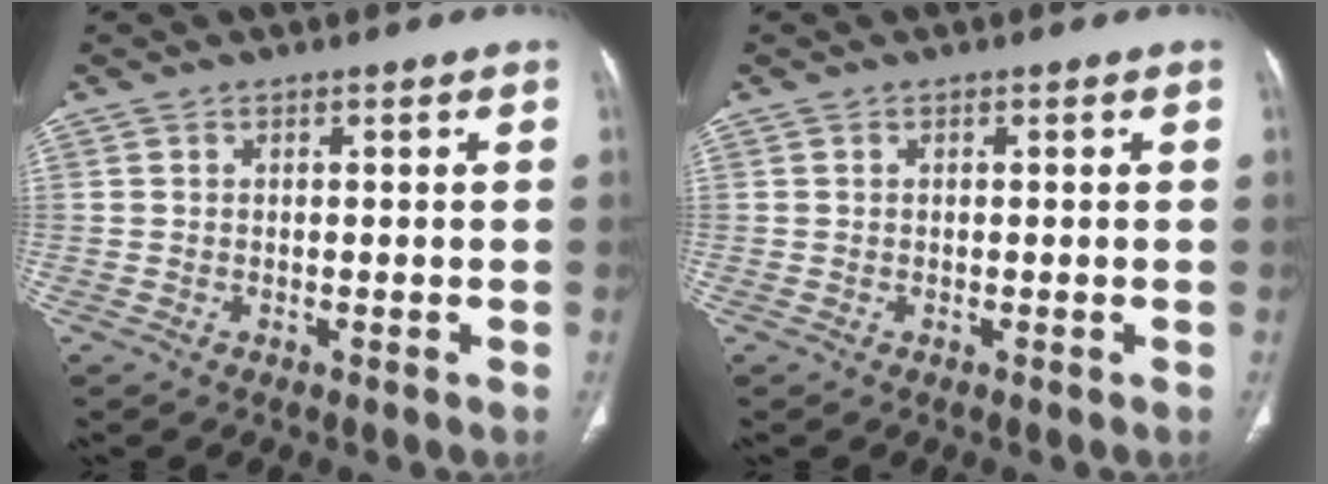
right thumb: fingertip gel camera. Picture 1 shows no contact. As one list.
[{"total": 0.0}]